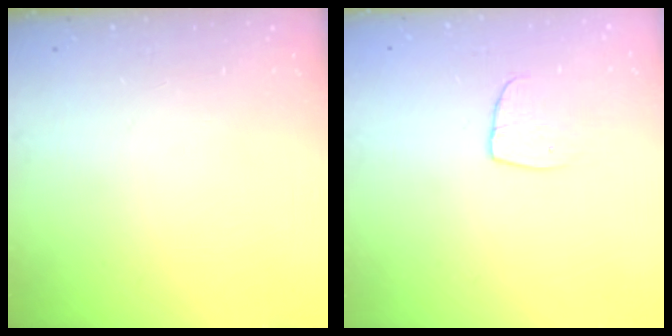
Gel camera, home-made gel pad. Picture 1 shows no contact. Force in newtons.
{"total": 6.5, "press": 6.5, "slide": 0.5}